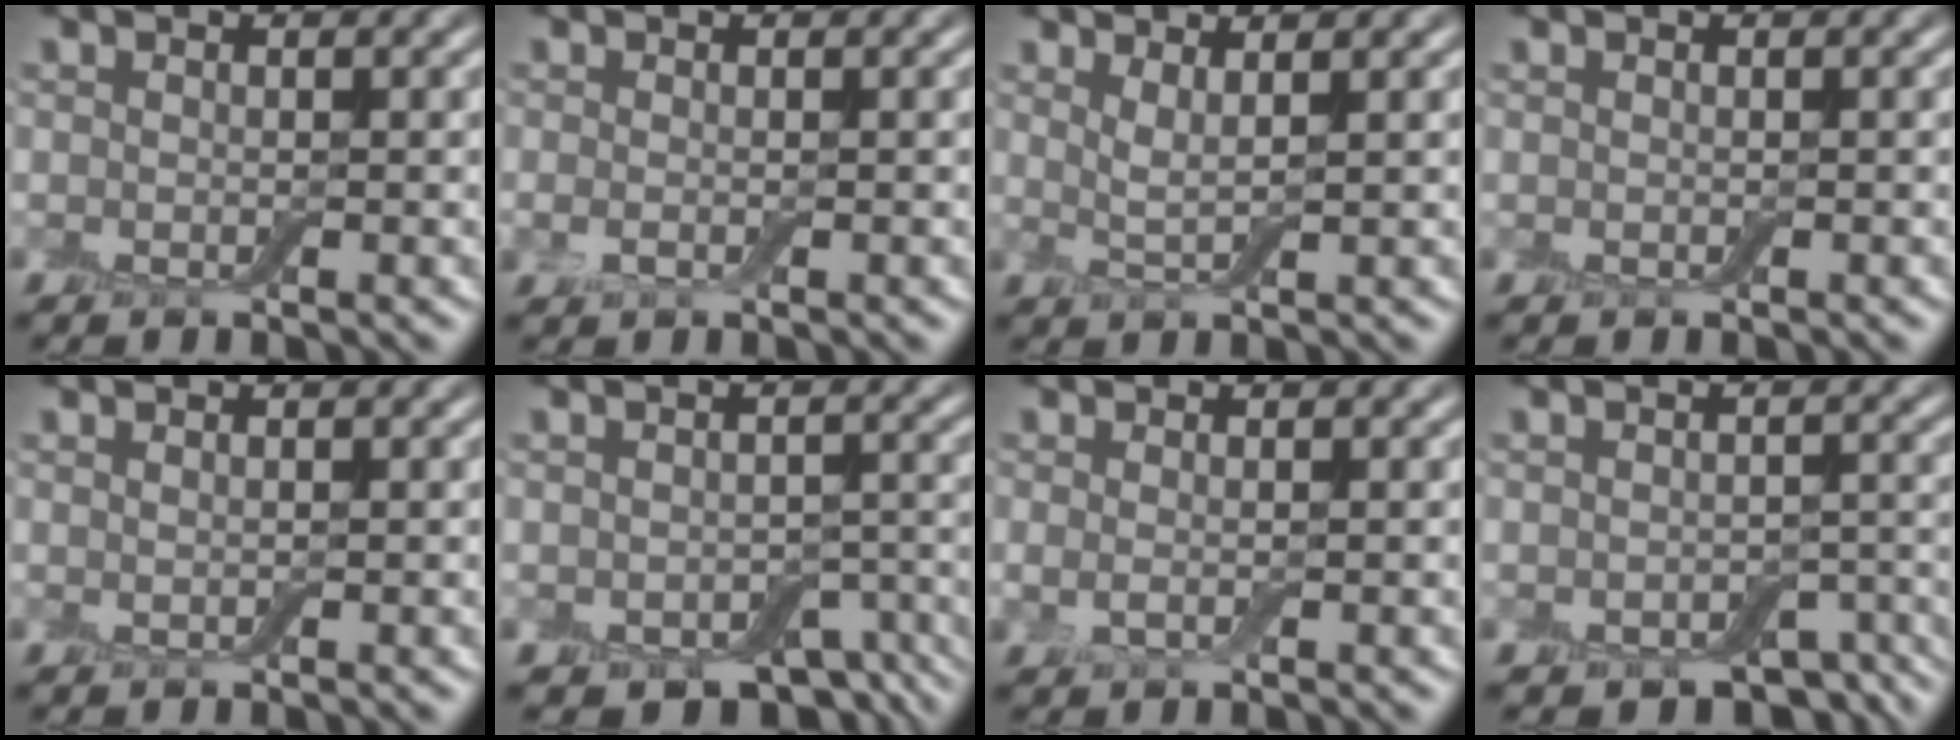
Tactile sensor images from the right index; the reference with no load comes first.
{"total": 1.0, "force": [-0.3, 0.5, 0.9], "torque": [-0.023, -0.005, -0.007]}
{"total": 2.0, "force": [1.2, 0.5, 1.5], "torque": [-0.025, -0.005, 0.019]}
{"total": 0.0}
{"total": 0.5, "force": [0.4, 0.1, 0.3], "torque": [-0.007, 0.000, 0.006]}
{"total": 6.3, "force": [-4.1, 3.4, 3.4], "torque": [-0.032, -0.030, -0.051]}
{"total": 1.0, "force": [0.1, 0.3, 1.0], "torque": [-0.024, -0.006, 0.002]}
{"total": 5.6, "force": [-3.7, 2.9, 3.1], "torque": [-0.027, -0.028, -0.040]}